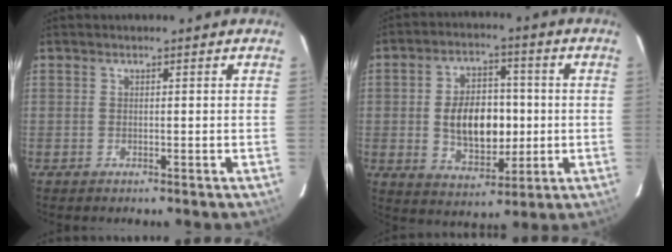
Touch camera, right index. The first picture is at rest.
{"total": 12.3, "force": [-0.6, 7.7, 9.7], "torque": [-0.173, 0.017, 0.005]}